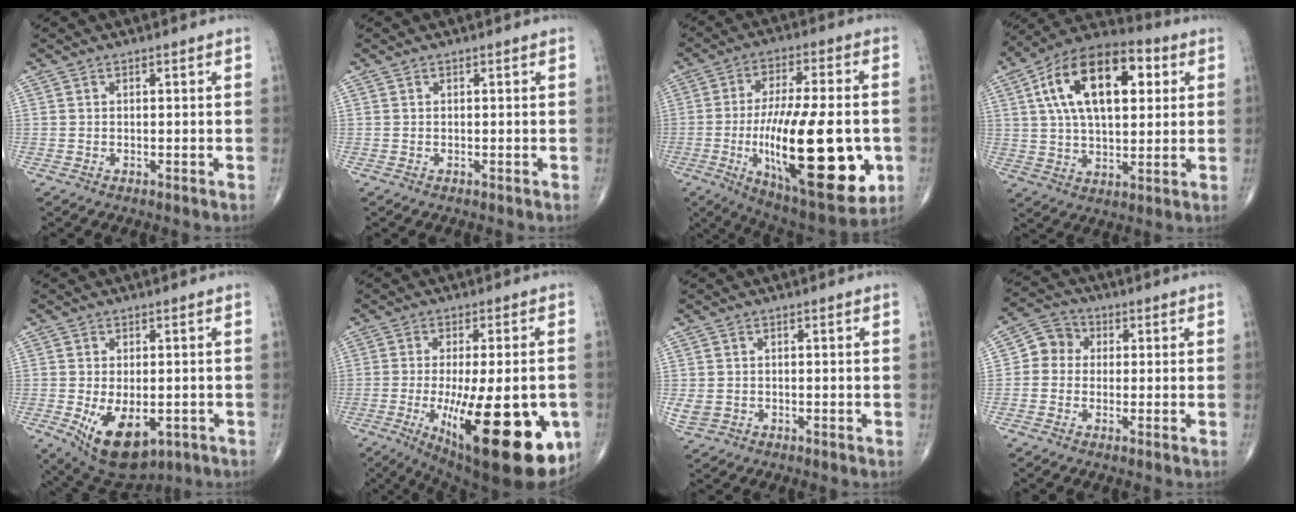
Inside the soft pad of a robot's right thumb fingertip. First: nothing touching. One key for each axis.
{"total": 0.0}
{"total": 27.9, "fx": -5.7, "fy": 9.7, "fz": 25.6, "tx": -0.410, "ty": -0.015, "tz": -0.072}
{"total": 20.5, "fx": 5.8, "fy": 10.8, "fz": 16.5, "tx": -0.258, "ty": 0.011, "tz": 0.089}
{"total": 11.6, "fx": -3.7, "fy": 6.4, "fz": 8.9, "tx": -0.135, "ty": -0.008, "tz": -0.039}
{"total": 25.8, "fx": -7.6, "fy": 8.6, "fz": 23.2, "tx": -0.304, "ty": -0.027, "tz": -0.088}
{"total": 2.8, "fx": -0.5, "fy": 2.3, "fz": 1.5, "tx": -0.034, "ty": -0.001, "tz": -0.003}
{"total": 5.6, "fx": 0.1, "fy": 5.1, "fz": 2.4, "tx": -0.018, "ty": 0.017, "tz": -0.013}